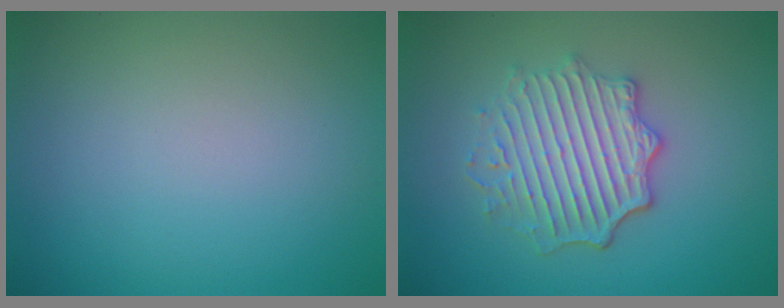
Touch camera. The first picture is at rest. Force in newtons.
{"total": 5.0, "press": 4.1, "slide": 2.9}